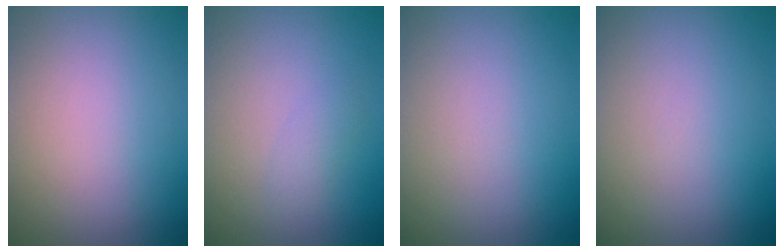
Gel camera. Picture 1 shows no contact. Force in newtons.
{"total": 1.2, "press": 1.2, "slide": 0.0}
{"total": 0.0}
{"total": 0.0}